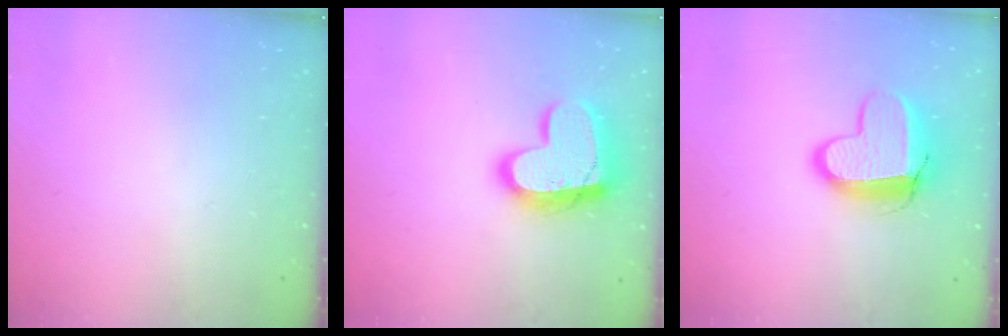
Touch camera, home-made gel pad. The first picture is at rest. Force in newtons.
{"total": 19.1, "press": 19.0, "slide": 1.8}
{"total": 12.7, "press": 12.6, "slide": 1.1}